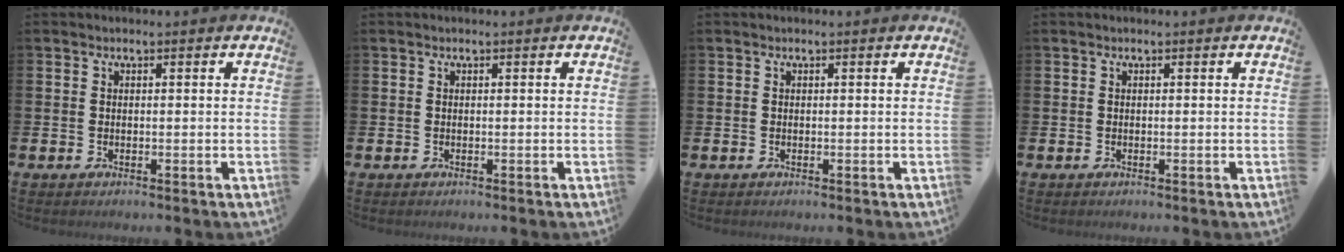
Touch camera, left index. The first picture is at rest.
{"total": 0.0}
{"total": 0.0}
{"total": 0.0}